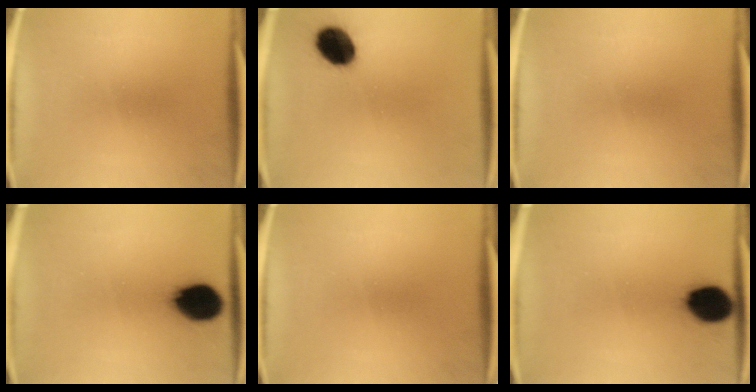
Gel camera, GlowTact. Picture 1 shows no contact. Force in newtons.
{"total": 10.2}
{"total": 0.0}
{"total": 12.9}
{"total": 0.0}
{"total": 11.2}